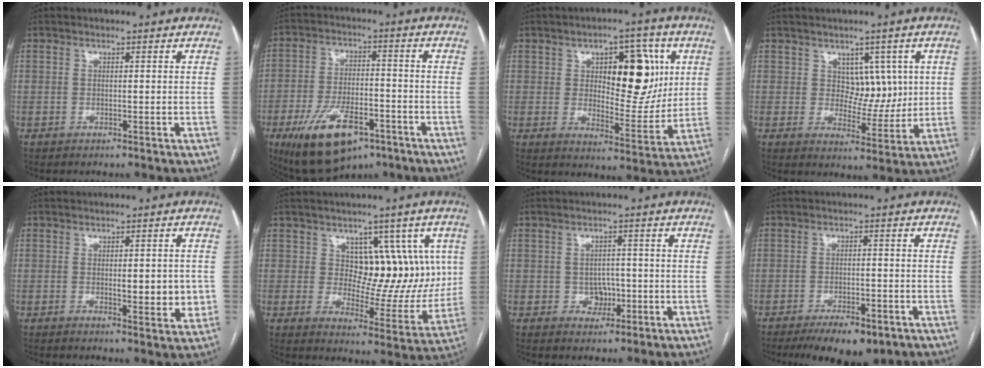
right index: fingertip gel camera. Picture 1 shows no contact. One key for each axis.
{"total": 14.2, "fx": -7.7, "fy": 6.5, "fz": 10.1, "tx": -0.189, "ty": -0.004, "tz": -0.118}
{"total": 13.3, "fx": 3.9, "fy": 5.8, "fz": 11.4, "tx": -0.148, "ty": 0.017, "tz": 0.065}
{"total": 5.8, "fx": 1.8, "fy": 4.1, "fz": 3.7, "tx": -0.039, "ty": 0.006, "tz": 0.034}
{"total": 5.6, "fx": -0.3, "fy": 1.9, "fz": 5.3, "tx": -0.063, "ty": -0.006, "tz": 0.000}
{"total": 10.6, "fx": 3.4, "fy": 6.4, "fz": 7.7, "tx": -0.074, "ty": 0.010, "tz": 0.059}
{"total": 3.3, "fx": -0.7, "fy": 2.7, "fz": 1.7, "tx": -0.018, "ty": 0.008, "tz": -0.003}
{"total": 8.6, "fx": -5.9, "fy": 3.2, "fz": 5.4, "tx": -0.078, "ty": -0.008, "tz": -0.087}